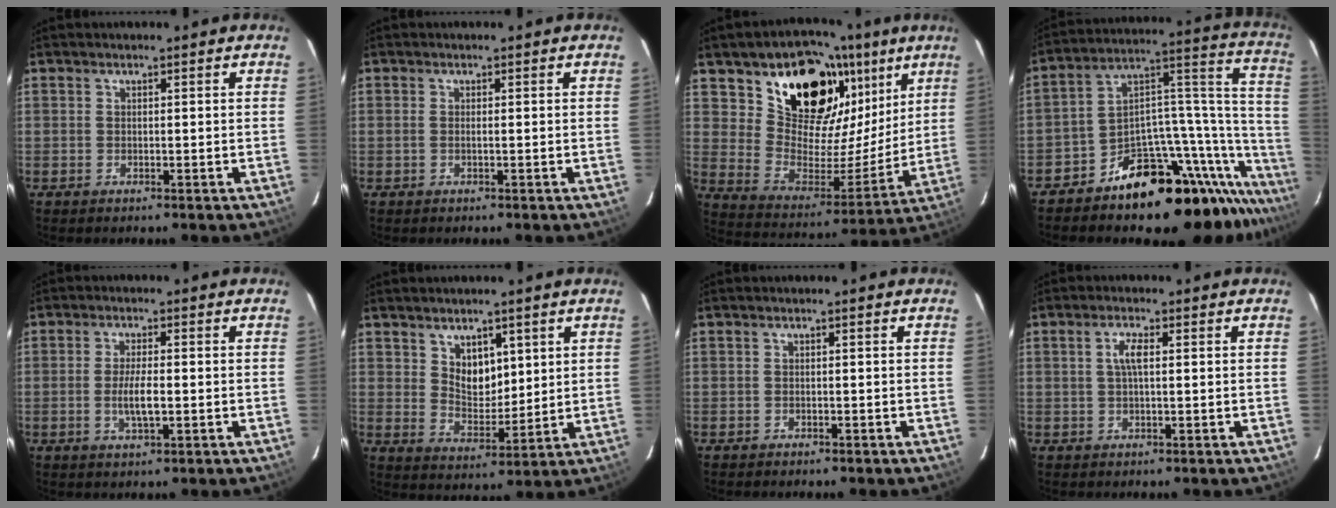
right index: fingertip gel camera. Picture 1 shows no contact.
{"total": 0.8, "force": [-0.1, 0.0, 0.8], "torque": [-0.016, 0.001, -0.005]}
{"total": 22.4, "force": [12.7, 14.7, 11.1], "torque": [-0.208, 0.015, 0.235]}
{"total": 25.2, "force": [-20.6, 9.3, 11.0], "torque": [-0.076, 0.070, -0.319]}
{"total": 4.6, "force": [-1.0, 1.1, 4.4], "torque": [-0.084, -0.006, -0.016]}
{"total": 7.1, "force": [3.5, 4.5, 4.1], "torque": [-0.060, -0.001, 0.069]}
{"total": 1.2, "force": [-1.0, 0.7, 0.2], "torque": [-0.009, 0.001, -0.013]}
{"total": 2.8, "force": [0.4, 0.7, 2.7], "torque": [-0.055, 0.005, 0.007]}